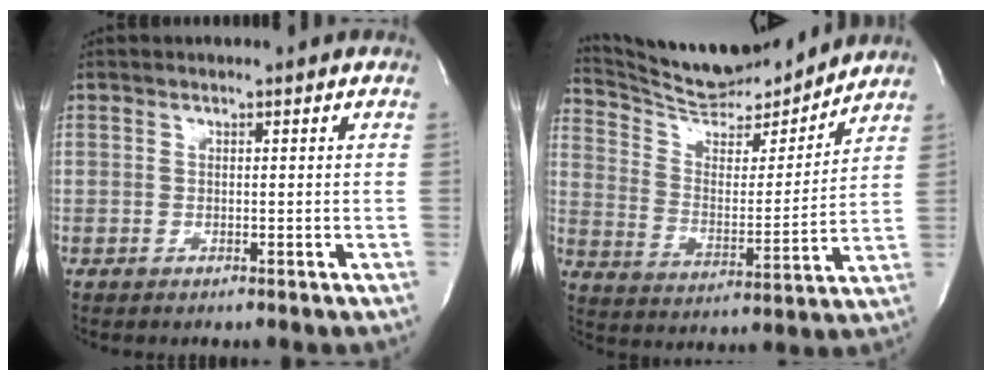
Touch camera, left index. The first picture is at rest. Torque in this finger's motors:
{"motor_torque": [0.73, -0.65, 0.38, 0.10]}